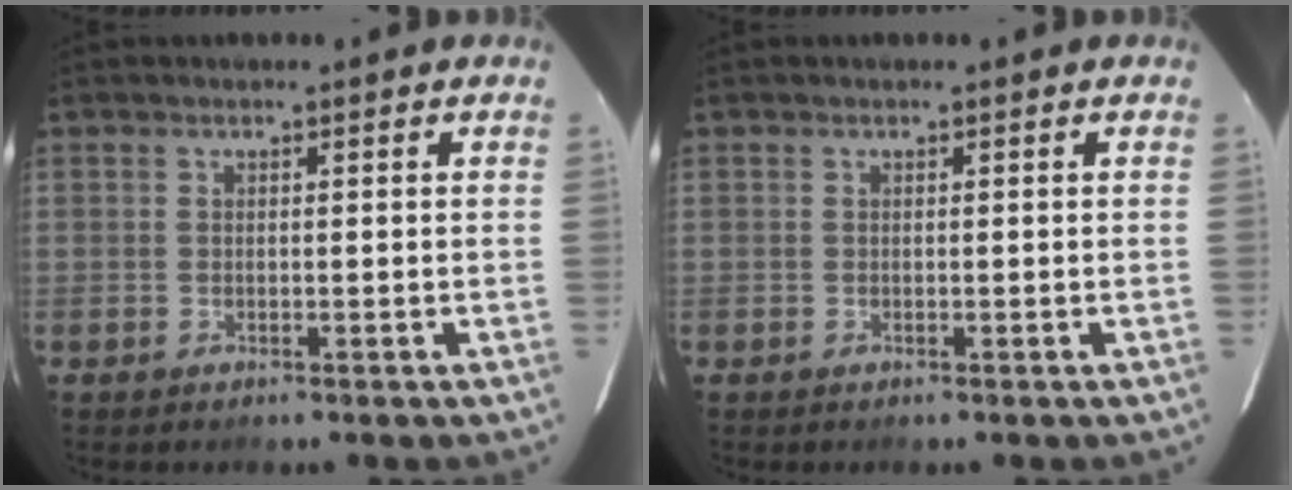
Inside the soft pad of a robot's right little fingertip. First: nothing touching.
{"total": 0.0}